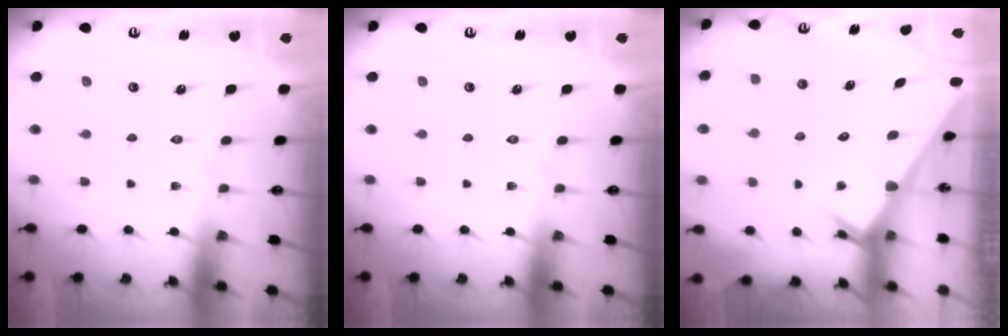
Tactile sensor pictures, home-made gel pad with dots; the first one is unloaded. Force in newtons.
{"total": 0.0}
{"total": 2.6, "press": 2.6, "slide": 0.1}